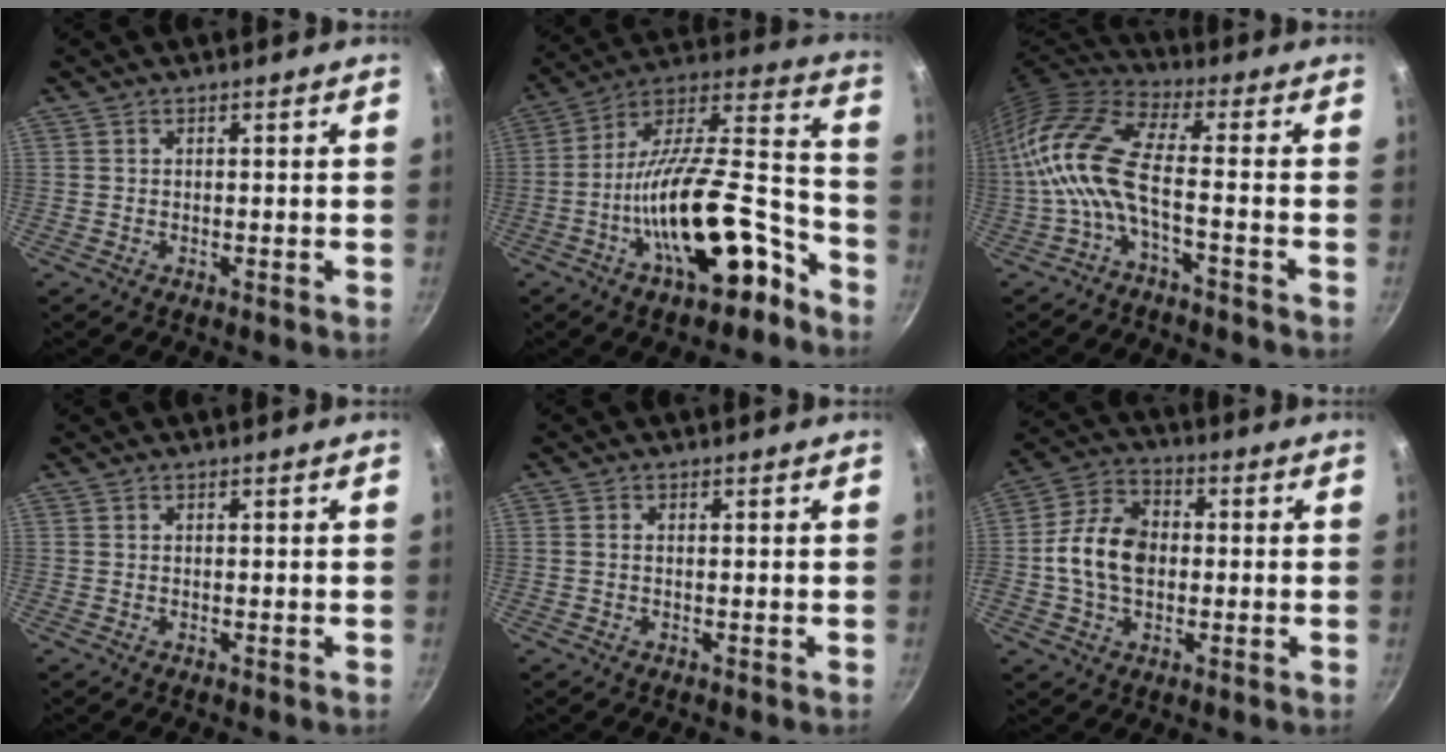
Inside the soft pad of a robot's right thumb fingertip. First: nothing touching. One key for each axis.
{"total": 24.6, "fx": -11.3, "fy": 9.8, "fz": 19.6, "tx": -0.270, "ty": 0.080, "tz": -0.191}
{"total": 14.3, "fx": -3.2, "fy": 5.5, "fz": 12.8, "tx": -0.283, "ty": 0.036, "tz": -0.078}
{"total": 0.0}
{"total": 0.7, "fx": 0.0, "fy": 0.4, "fz": 0.6, "tx": -0.012, "ty": 0.003, "tz": -0.001}
{"total": 12.1, "fx": -0.4, "fy": 8.4, "fz": 8.6, "tx": -0.143, "ty": 0.021, "tz": -0.022}